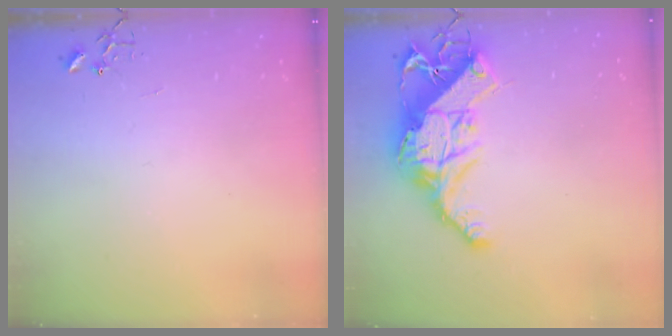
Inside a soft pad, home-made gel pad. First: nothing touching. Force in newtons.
{"total": 18.1, "press": 18.0, "slide": 1.6}